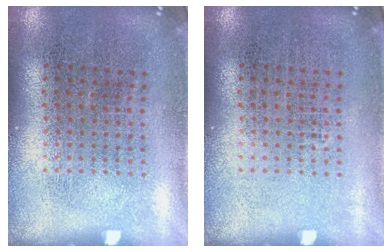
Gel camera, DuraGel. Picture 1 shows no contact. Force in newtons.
{"total": 0.0}